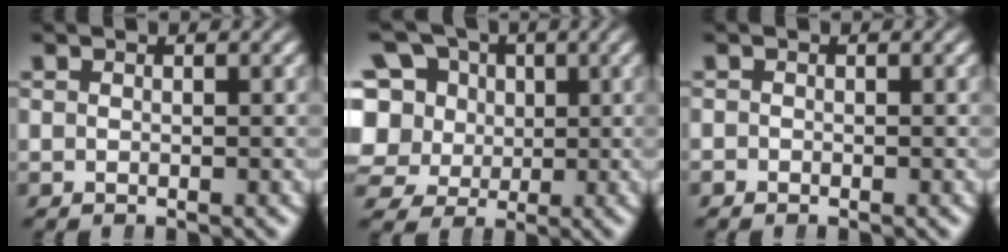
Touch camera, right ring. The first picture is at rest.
{"total": 13.4, "force": [2.1, 11.8, 5.9], "torque": [-0.138, -0.022, 0.026]}
{"total": 0.9, "force": [-0.7, 0.6, -0.1], "torque": [0.001, -0.005, -0.014]}